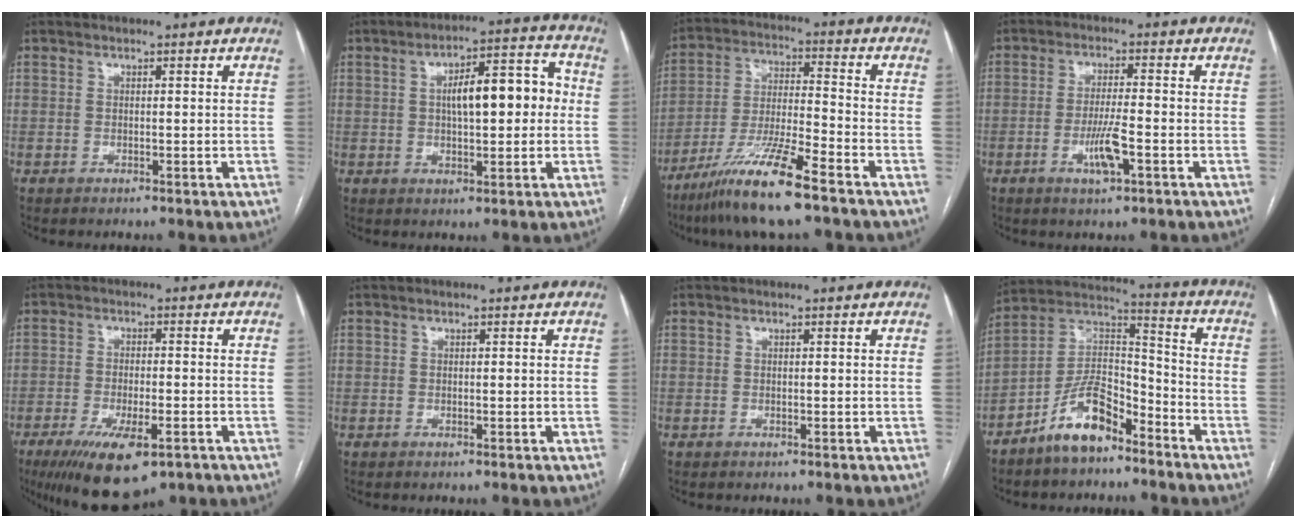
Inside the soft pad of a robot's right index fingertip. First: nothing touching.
{"total": 10.3, "force": [0.8, 3.4, 9.7], "torque": [-0.147, 0.037, 0.013]}
{"total": 12.5, "force": [-8.4, 0.9, 9.2], "torque": [-0.181, -0.027, -0.156]}
{"total": 5.6, "force": [-2.2, 0.7, 5.1], "torque": [-0.100, -0.006, -0.039]}
{"total": 11.0, "force": [-6.5, 3.4, 8.3], "torque": [-0.143, -0.021, -0.101]}
{"total": 0.0}
{"total": 0.0}
{"total": 11.2, "force": [-7.8, 4.4, 6.8], "torque": [-0.138, 0.022, -0.147]}